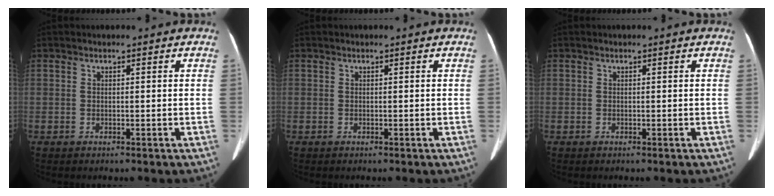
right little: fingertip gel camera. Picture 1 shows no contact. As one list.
[{"total": 0.0}, {"total": 0.0}]